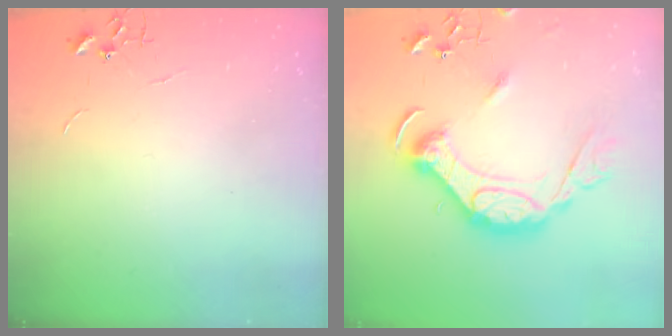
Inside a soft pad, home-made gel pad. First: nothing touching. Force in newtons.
{"total": 19.1, "press": 19.0, "slide": 1.7}